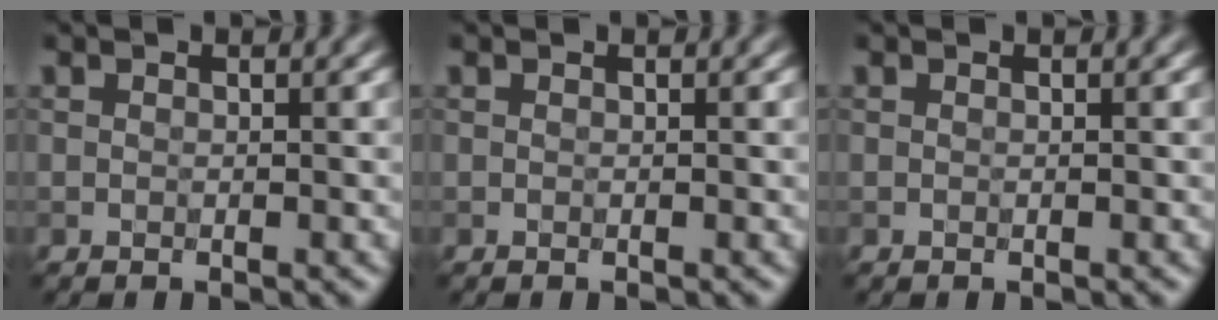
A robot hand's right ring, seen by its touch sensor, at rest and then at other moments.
{"total": 0.0}
{"total": 0.0}